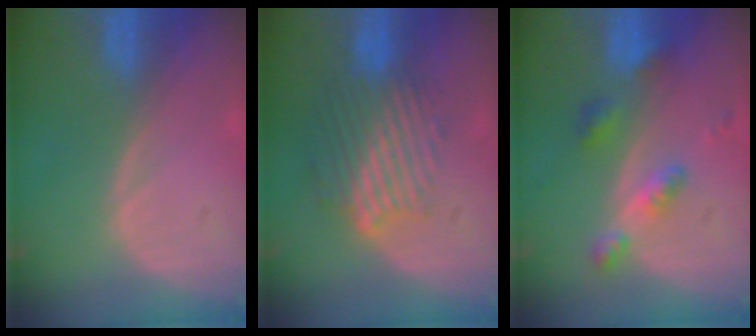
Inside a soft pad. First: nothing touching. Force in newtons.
{"total": 9.7, "press": 8.1, "slide": 5.3}
{"total": 5.6, "press": 4.9, "slide": 2.7}